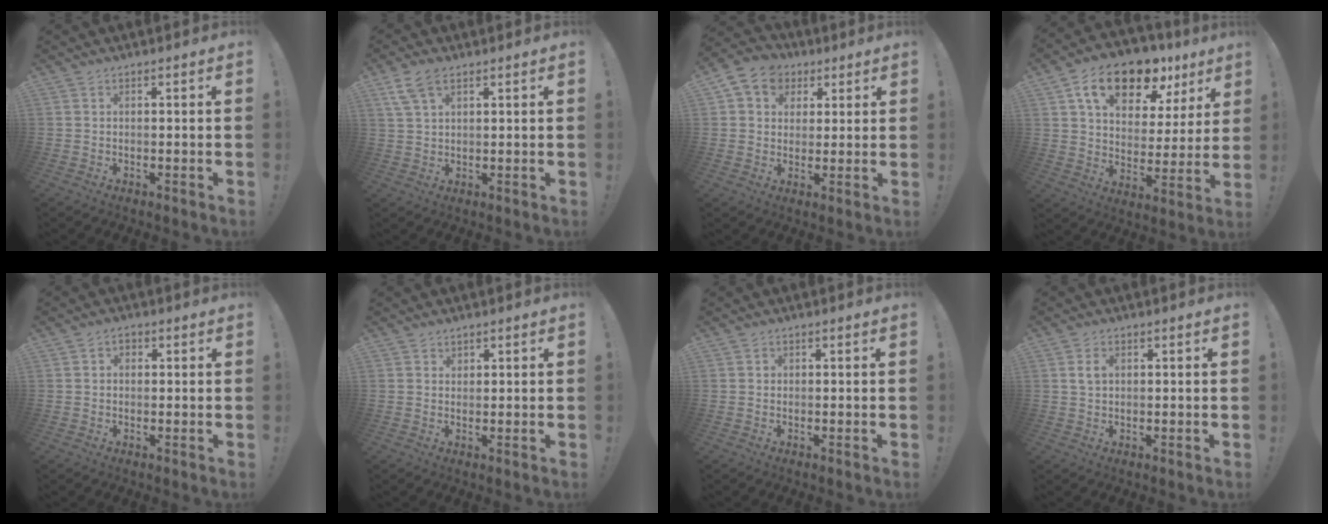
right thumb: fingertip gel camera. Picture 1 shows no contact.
{"total": 7.1, "force": [4.1, 3.2, 4.8], "torque": [-0.090, -0.005, 0.080]}
{"total": 9.1, "force": [3.5, 7.7, 3.3], "torque": [-0.049, -0.010, 0.071]}
{"total": 17.5, "force": [10.7, 9.6, 9.9], "torque": [-0.159, -0.059, 0.189]}
{"total": 2.0, "force": [0.1, 1.6, 1.3], "torque": [-0.019, 0.004, 0.000]}
{"total": 1.2, "force": [1.0, 0.6, 0.1], "torque": [0.009, -0.009, 0.018]}
{"total": 0.8, "force": [-0.1, 0.8, 0.2], "torque": [-0.006, 0.004, -0.001]}
{"total": 3.0, "force": [0.8, 2.0, 2.2], "torque": [-0.030, 0.001, 0.010]}